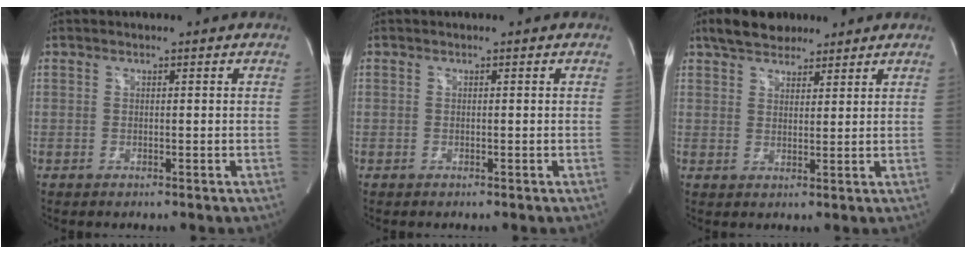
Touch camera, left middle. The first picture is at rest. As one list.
[{"total": 0.0}, {"total": 7.6, "force": [5.8, 3.5, 3.3], "torque": [-0.059, 0.021, 0.102]}]